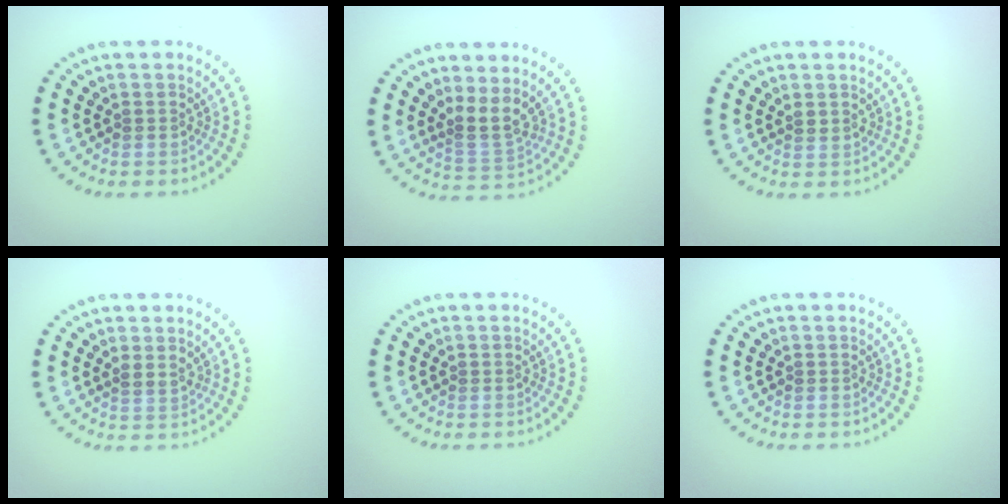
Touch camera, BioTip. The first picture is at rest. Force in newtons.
{"total": 2.8, "press": 2.0, "slide": 2.0}
{"total": 0.7, "press": 0.3, "slide": 0.6}
{"total": 0.9, "press": 0.7, "slide": 0.6}
{"total": 0.0}
{"total": 0.0}